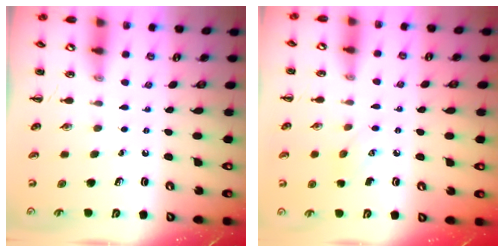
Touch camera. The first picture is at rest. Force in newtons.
{"total": 4.9, "press": 4.7, "slide": 1.4}